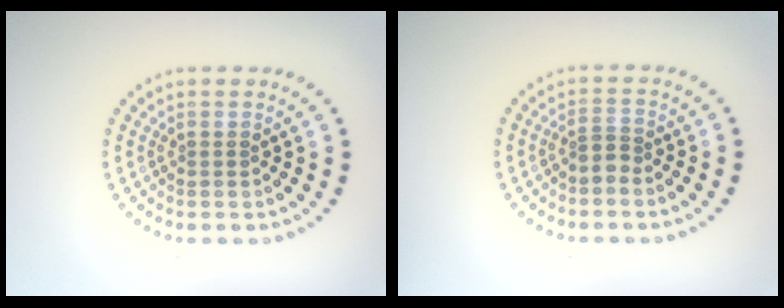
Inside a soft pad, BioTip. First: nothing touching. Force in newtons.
{"total": 1.4, "press": 0.9, "slide": 1.2}